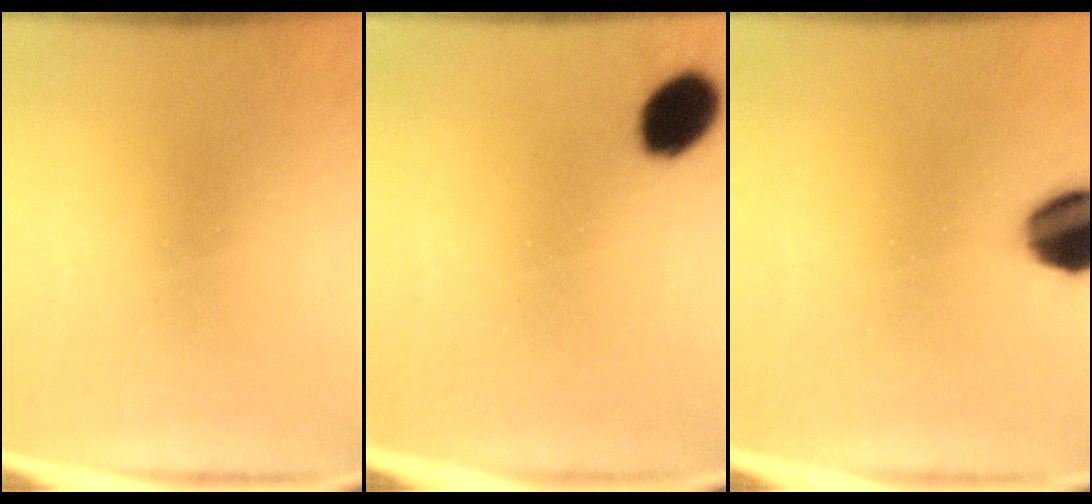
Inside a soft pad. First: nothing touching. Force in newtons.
{"total": 8.3}
{"total": 12.5}